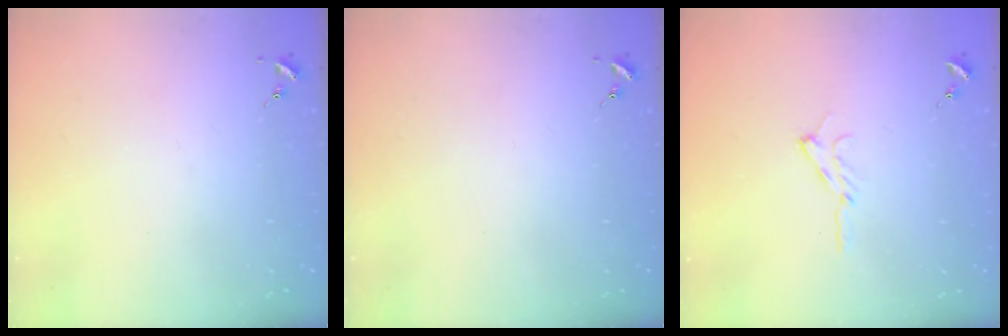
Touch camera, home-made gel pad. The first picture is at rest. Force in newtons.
{"total": 0.0}
{"total": 6.5, "press": 6.5, "slide": 0.8}